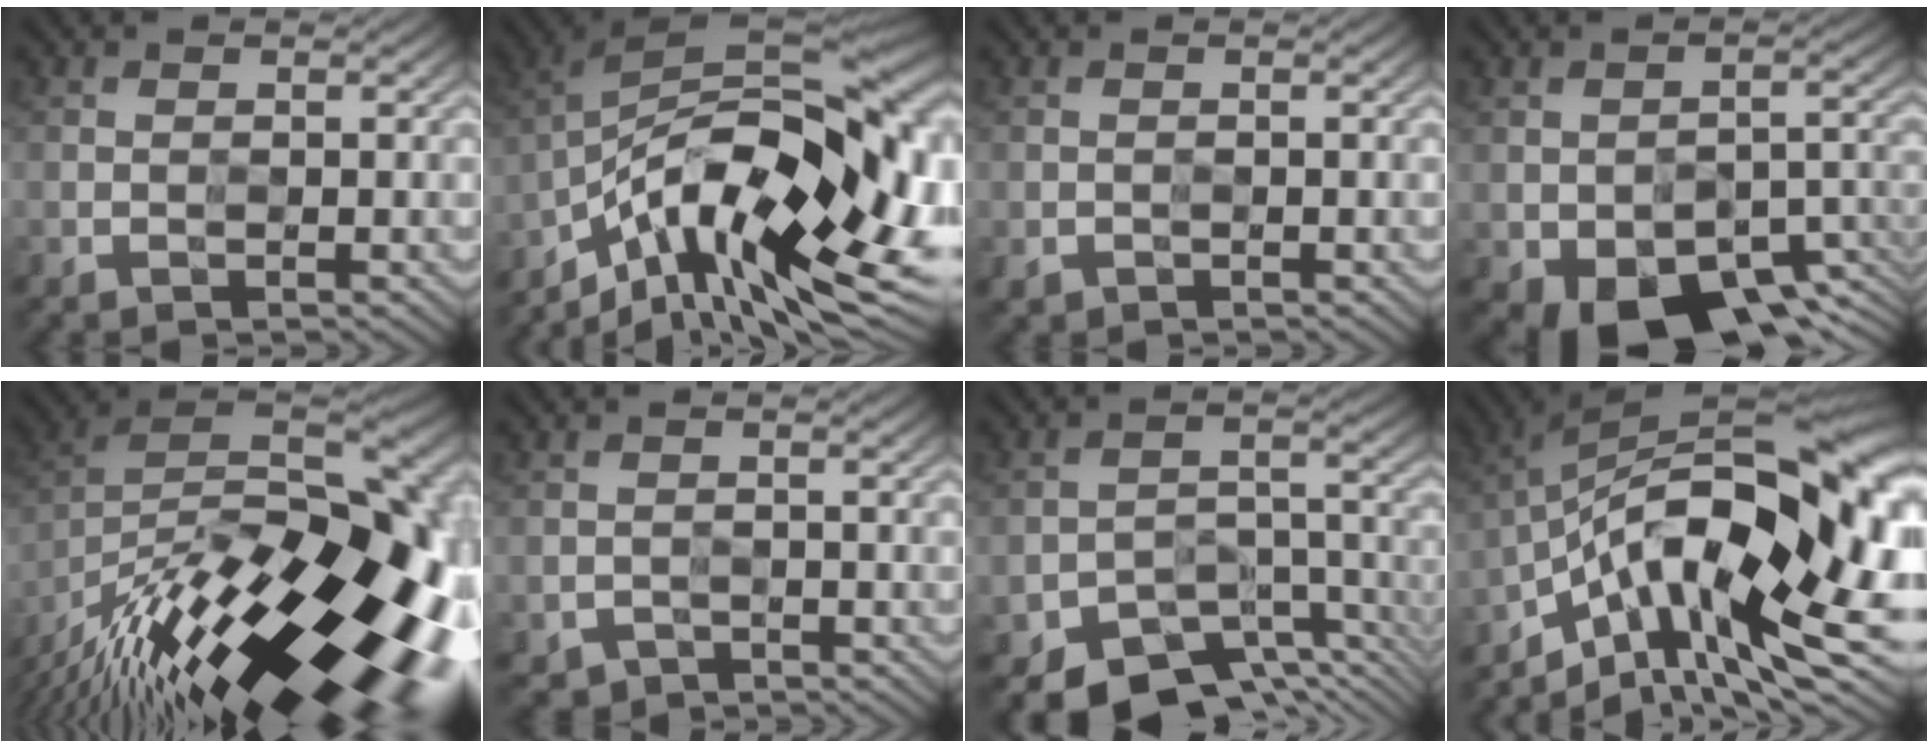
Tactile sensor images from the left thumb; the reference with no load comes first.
{"total": 17.8, "force": [-7.6, 6.8, 14.5], "torque": [-0.246, -0.003, -0.131]}
{"total": 0.8, "force": [-0.5, 0.5, 0.0], "torque": [-0.005, -0.005, -0.011]}
{"total": 9.7, "force": [-6.0, 4.6, 6.0], "torque": [-0.094, -0.020, -0.088]}
{"total": 19.8, "force": [-12.0, 6.4, 14.4], "torque": [-0.226, -0.002, -0.185]}
{"total": 1.6, "force": [-1.4, 0.7, -0.2], "torque": [0.001, -0.007, -0.027]}
{"total": 8.9, "force": [-6.8, 4.1, 4.1], "torque": [-0.064, -0.019, -0.109]}
{"total": 18.0, "force": [-4.8, 7.0, 15.9], "torque": [-0.252, -0.002, -0.094]}